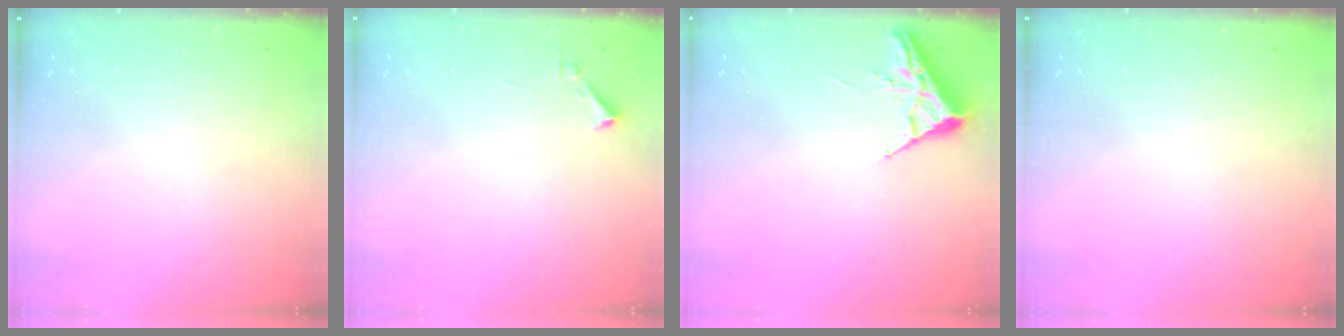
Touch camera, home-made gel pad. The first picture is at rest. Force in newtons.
{"total": 1.7, "press": 1.7, "slide": 0.2}
{"total": 3.9, "press": 3.9, "slide": 0.5}
{"total": 0.0}